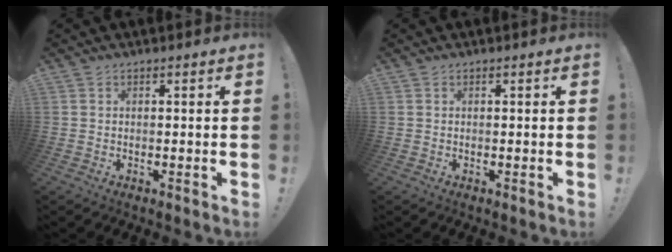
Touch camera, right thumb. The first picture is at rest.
{"total": 0.0}